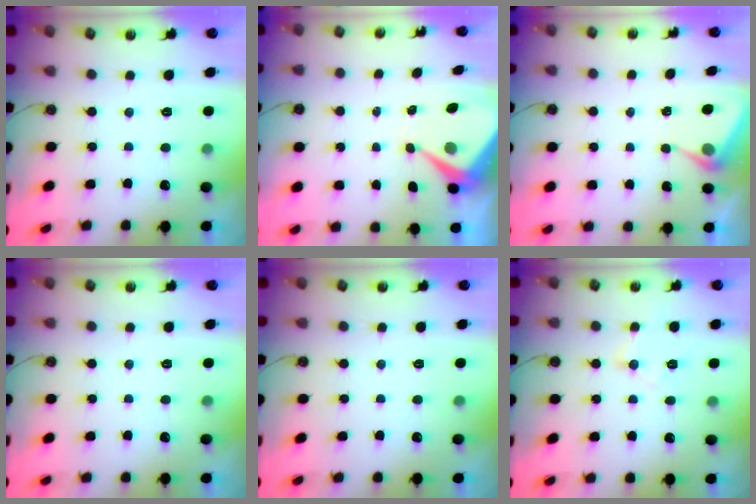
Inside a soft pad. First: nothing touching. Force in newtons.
{"total": 7.8, "press": 7.8, "slide": 0.6}
{"total": 5.3, "press": 5.3, "slide": 0.3}
{"total": 0.0}
{"total": 0.0}
{"total": 9.6, "press": 9.6, "slide": 0.6}